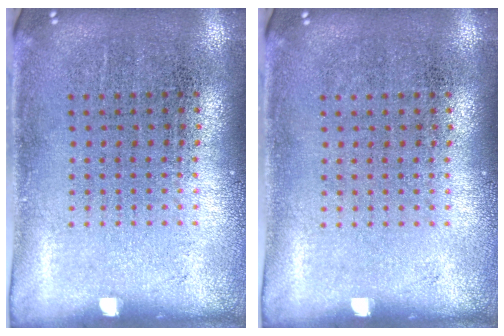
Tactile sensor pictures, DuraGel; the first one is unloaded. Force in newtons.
{"total": 0.0}